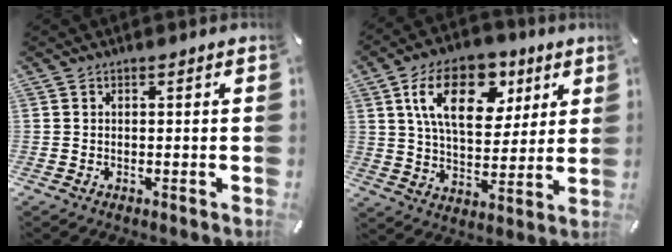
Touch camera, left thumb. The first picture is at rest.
{"total": 17.6, "force": [7.6, 10.9, 11.5], "torque": [-0.182, -0.009, 0.133]}